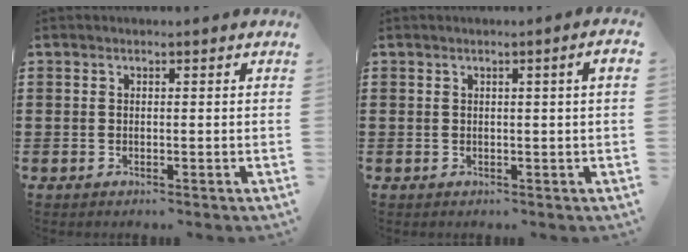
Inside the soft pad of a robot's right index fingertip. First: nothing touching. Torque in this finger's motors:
{"motor_torque": [0.43, -0.24, 0.07, 0.05]}